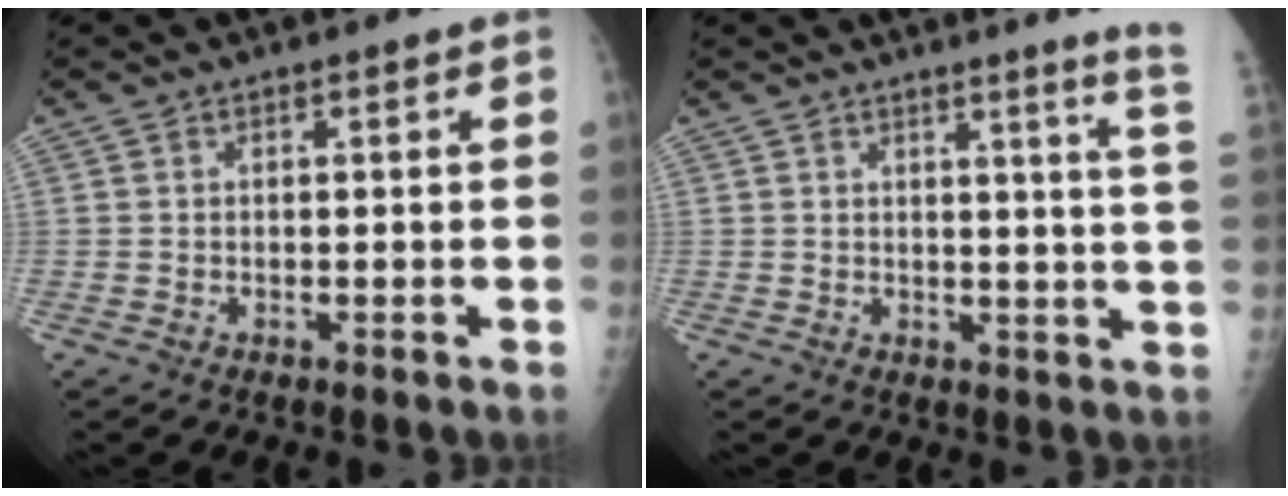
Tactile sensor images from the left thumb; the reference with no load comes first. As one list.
[{"total": 8.5, "force": [6.3, -1.6, 5.4], "torque": [-0.068, -0.060, 0.055]}]